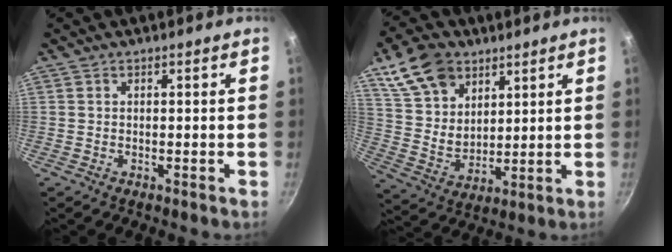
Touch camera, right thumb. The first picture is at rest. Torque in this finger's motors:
{"motor_torque": [-0.28, 0.37, 0.07, -0.02, 0.07]}